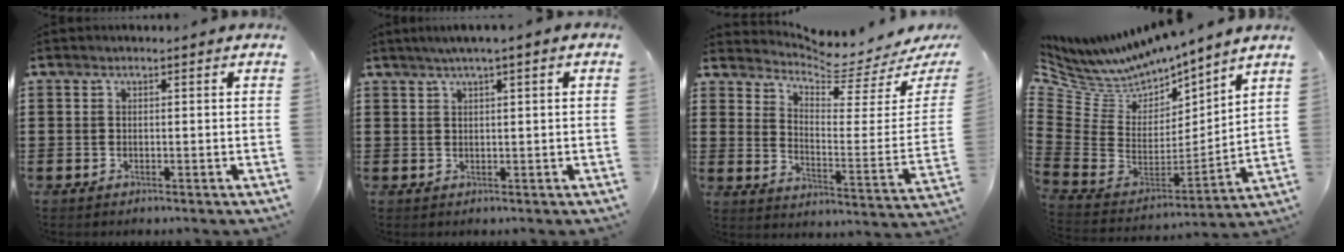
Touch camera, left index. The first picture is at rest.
{"total": 1.9, "force": [0.9, -0.1, 1.6], "torque": [-0.030, -0.001, 0.016]}
{"total": 4.4, "force": [4.2, 0.0, 1.1], "torque": [-0.043, -0.054, 0.065]}
{"total": 6.6, "force": [6.3, 2.1, 0.0], "torque": [-0.059, -0.068, 0.108]}